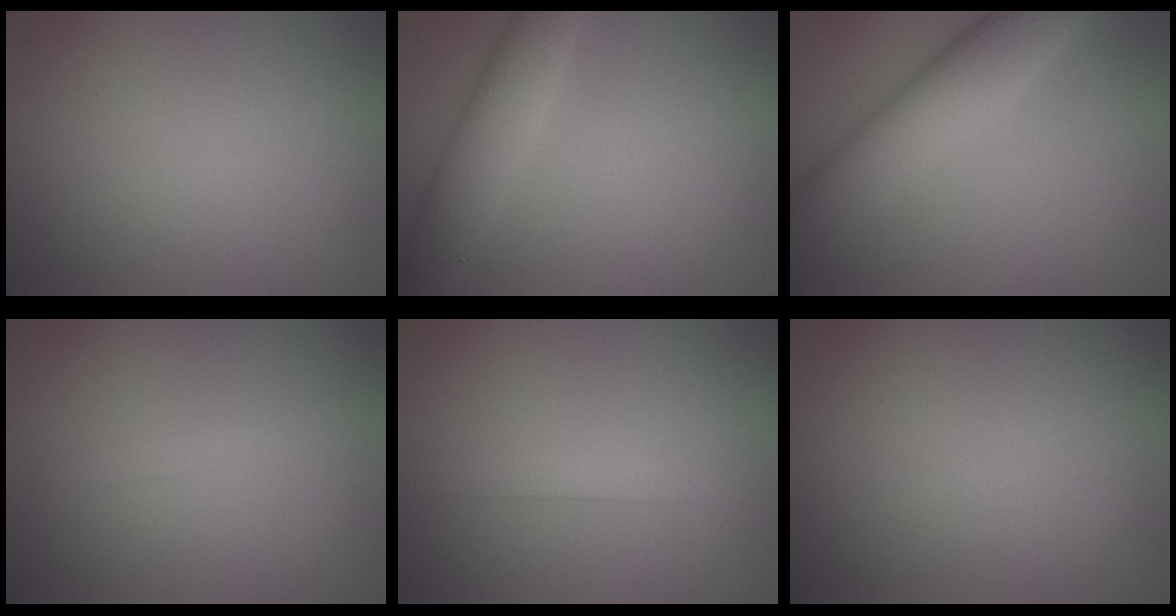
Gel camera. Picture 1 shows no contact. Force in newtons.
{"total": 4.9, "press": 4.9, "slide": 0.2}
{"total": 8.8, "press": 8.8, "slide": 0.2}
{"total": 0.8, "press": 0.8, "slide": 0.0}
{"total": 1.6, "press": 1.6, "slide": 0.1}
{"total": 0.0}